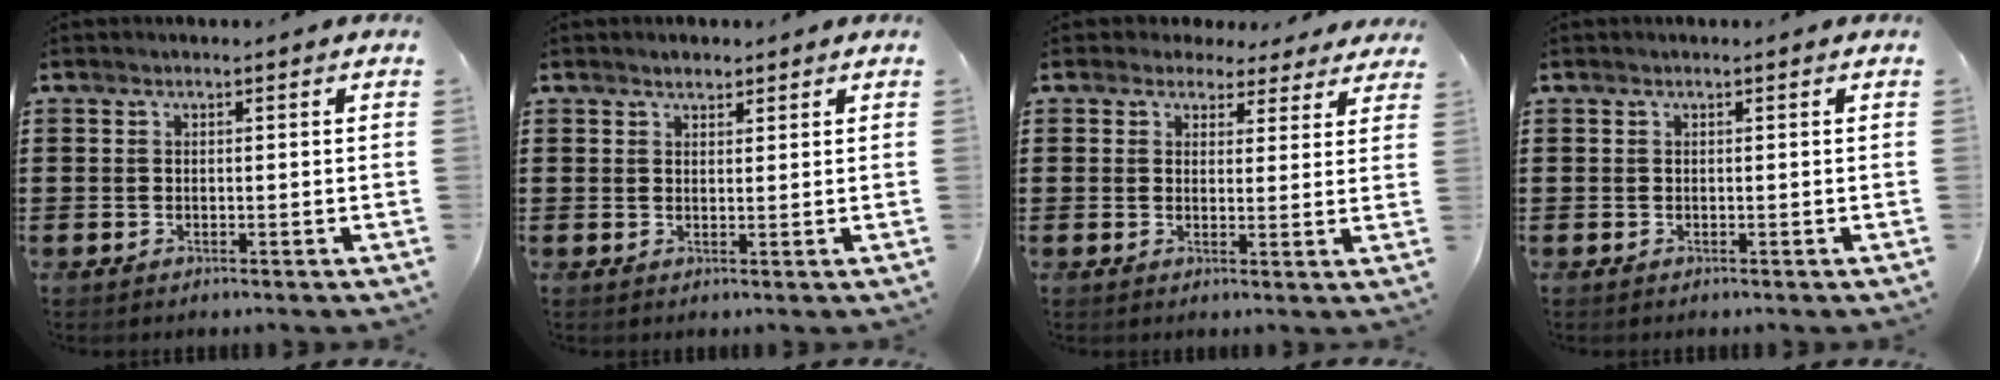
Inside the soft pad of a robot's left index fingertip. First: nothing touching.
{"total": 1.6, "force": [1.4, 0.6, 0.3], "torque": [-0.008, 0.004, 0.027]}
{"total": 3.3, "force": [2.8, 1.6, 0.6], "torque": [-0.017, -0.003, 0.051]}
{"total": 0.0}